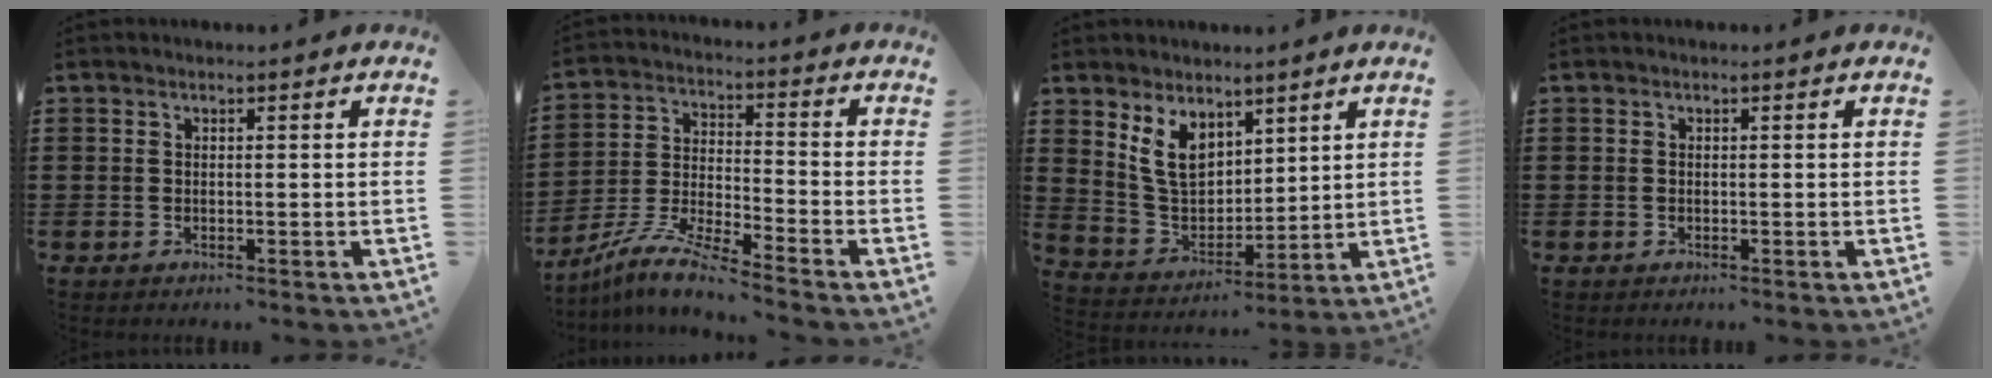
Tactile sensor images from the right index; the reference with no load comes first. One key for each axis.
{"total": 8.2, "fx": -7.5, "fy": -0.1, "fz": 3.1, "tx": -0.078, "ty": -0.007, "tz": -0.154}
{"total": 7.8, "fx": 4.3, "fy": 5.2, "fz": 4.0, "tx": -0.107, "ty": -0.002, "tz": 0.082}
{"total": 0.0}